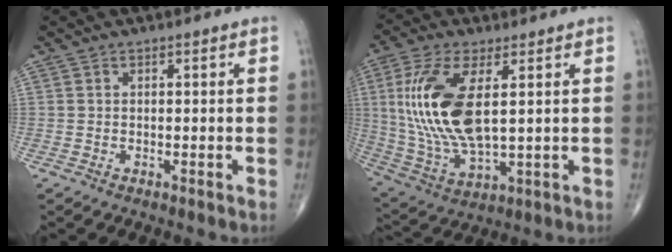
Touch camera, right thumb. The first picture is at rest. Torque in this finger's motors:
{"motor_torque": [-0.65, 1.74, 1.73, 0.50, 0.59]}